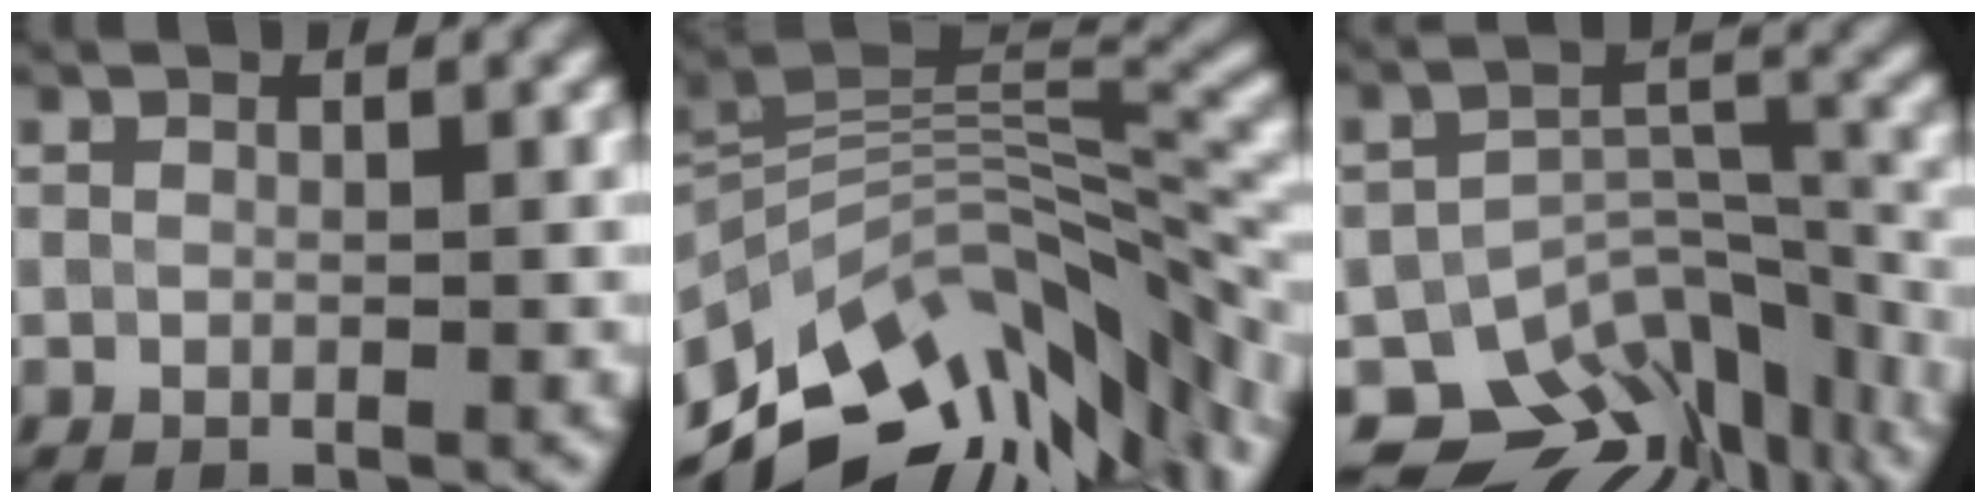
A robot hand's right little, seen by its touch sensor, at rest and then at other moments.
{"total": 13.1, "force": [-7.1, 5.7, 9.4], "torque": [-0.179, 0.018, -0.118]}
{"total": 11.1, "force": [-8.9, 5.0, 4.4], "torque": [-0.075, 0.000, -0.111]}